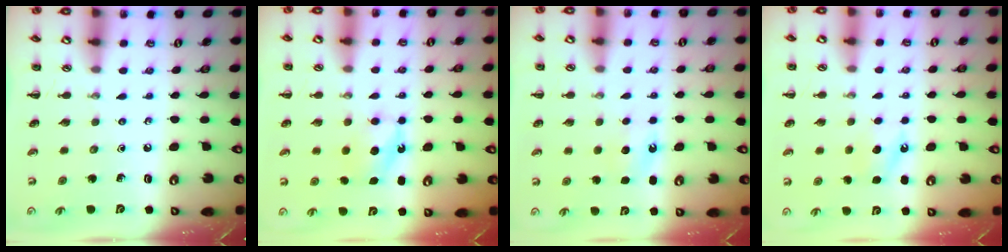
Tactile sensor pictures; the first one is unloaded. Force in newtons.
{"total": 7.0, "press": 6.8, "slide": 1.6}
{"total": 5.3, "press": 5.2, "slide": 1.2}
{"total": 7.2, "press": 7.0, "slide": 1.9}